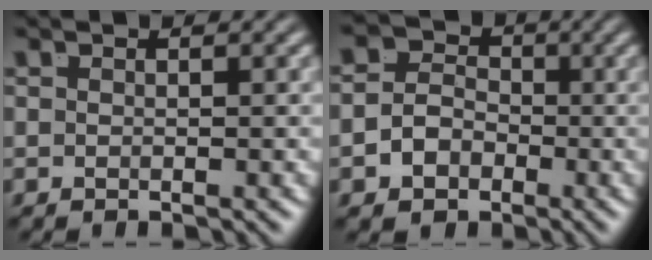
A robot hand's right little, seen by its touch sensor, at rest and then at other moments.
{"total": 7.9, "force": [-1.4, 7.2, 2.7], "torque": [-0.056, -0.024, -0.031]}